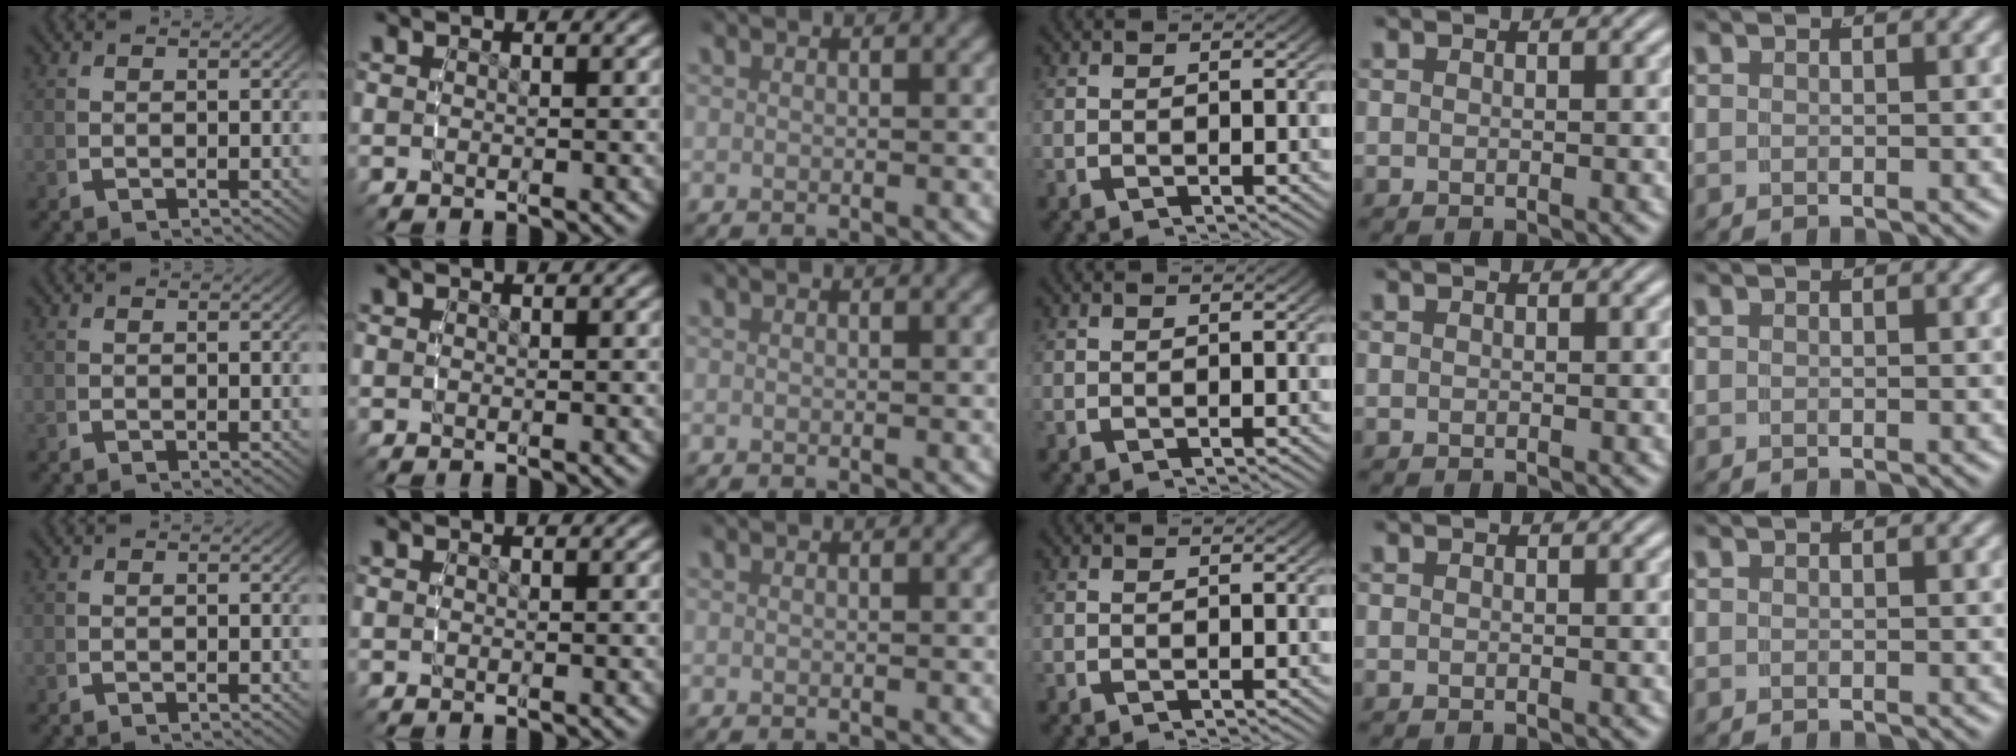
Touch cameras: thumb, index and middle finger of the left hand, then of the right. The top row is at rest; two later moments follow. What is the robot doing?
{"motion": "reach", "object": "jacket"}